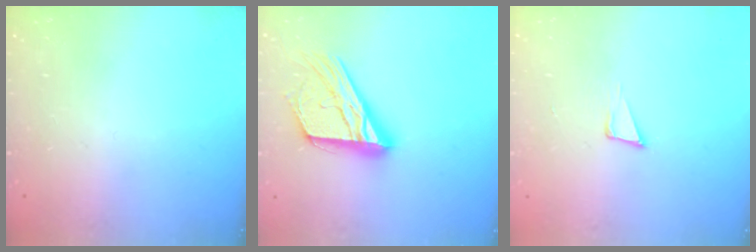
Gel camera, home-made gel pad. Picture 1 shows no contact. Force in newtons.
{"total": 20.4, "press": 20.4, "slide": 1.8}
{"total": 4.1, "press": 2.6, "slide": 3.2}